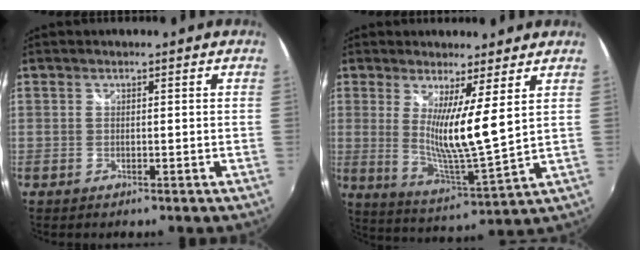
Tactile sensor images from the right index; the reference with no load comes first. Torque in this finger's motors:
{"motor_torque": [1.17, 0.97, 0.58, 0.10]}